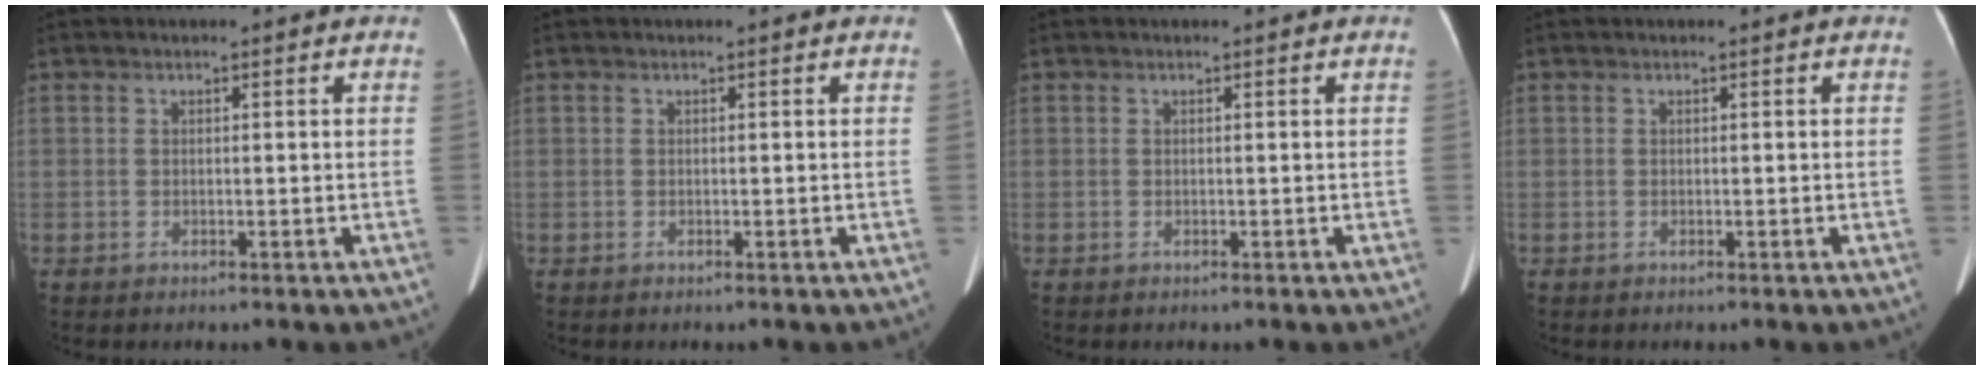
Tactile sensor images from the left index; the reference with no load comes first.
{"total": 0.0}
{"total": 0.0}
{"total": 0.0}